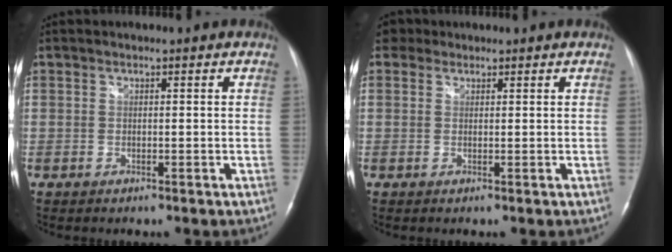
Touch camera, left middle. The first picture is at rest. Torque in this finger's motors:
{"motor_torque": [0.01, 0.02, -0.06, 0.00]}